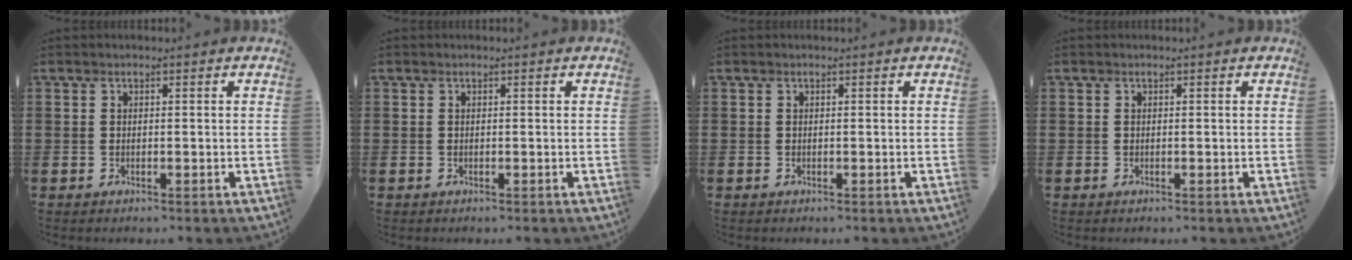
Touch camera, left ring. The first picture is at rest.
{"total": 0.0}
{"total": 0.0}
{"total": 0.0}